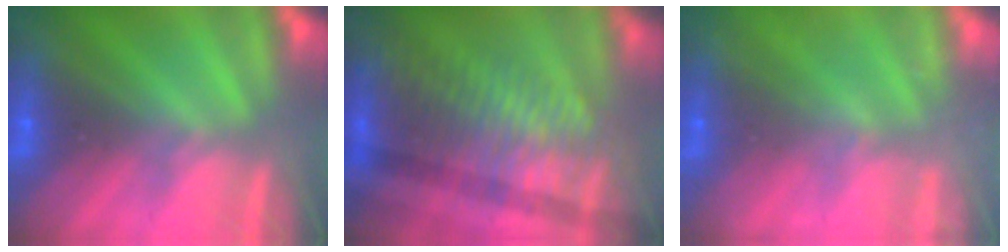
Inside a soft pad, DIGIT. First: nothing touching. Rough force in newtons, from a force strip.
{"total": 3.3}
{"total": 2.4}